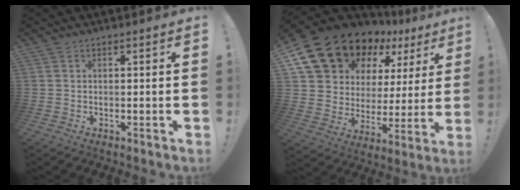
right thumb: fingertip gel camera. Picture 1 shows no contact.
{"total": 18.6, "force": [14.3, 9.9, 6.7], "torque": [-0.115, -0.107, 0.279]}